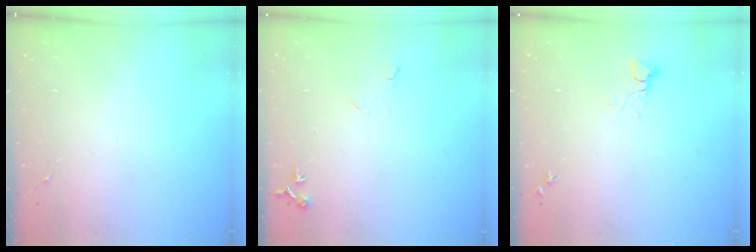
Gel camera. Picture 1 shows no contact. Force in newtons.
{"total": 7.0, "press": 7.0, "slide": 0.8}
{"total": 3.5, "press": 3.5, "slide": 0.2}